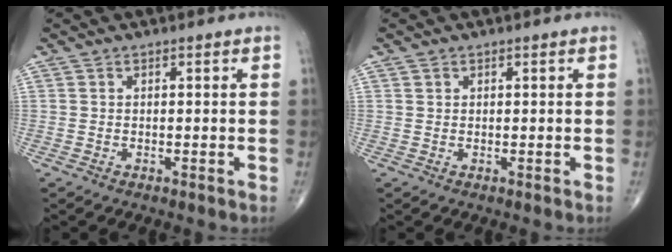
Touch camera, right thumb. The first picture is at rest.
{"total": 0.6, "force": [0.3, 0.5, 0.1], "torque": [0.004, -0.001, 0.005]}